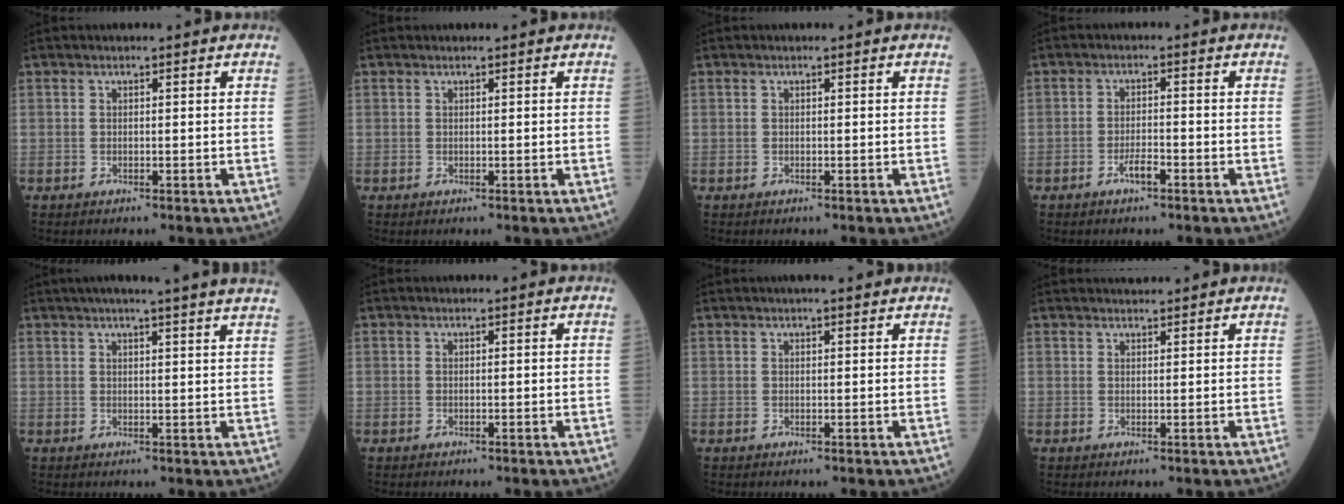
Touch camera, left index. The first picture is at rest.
{"total": 0.6, "force": [0.6, 0.0, 0.1], "torque": [-0.006, 0.011, 0.010]}
{"total": 0.0}
{"total": 2.6, "force": [-1.7, 0.5, 1.9], "torque": [-0.037, 0.001, -0.031]}
{"total": 13.7, "force": [11.9, -0.7, 6.8], "torque": [-0.103, 0.009, 0.135]}
{"total": 0.0}
{"total": 2.4, "force": [2.0, 0.3, 1.2], "torque": [-0.018, 0.015, 0.027]}
{"total": 2.2, "force": [2.2, 0.1, 0.4], "torque": [-0.006, 0.018, 0.037]}